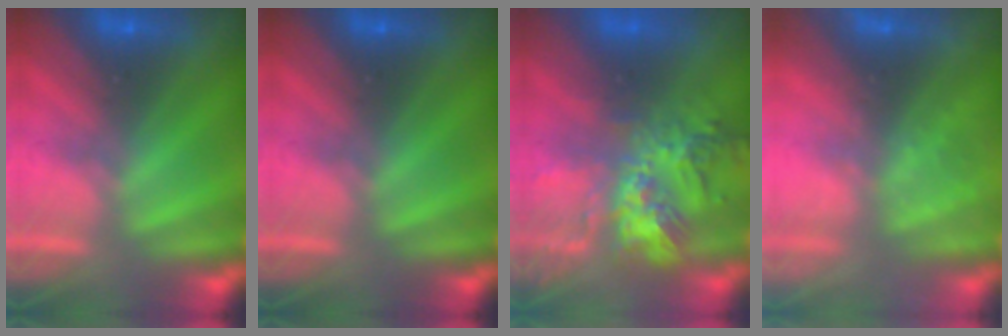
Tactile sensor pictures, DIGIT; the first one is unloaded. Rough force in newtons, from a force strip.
{"total": 0.0}
{"total": 7.2}
{"total": 2.3}